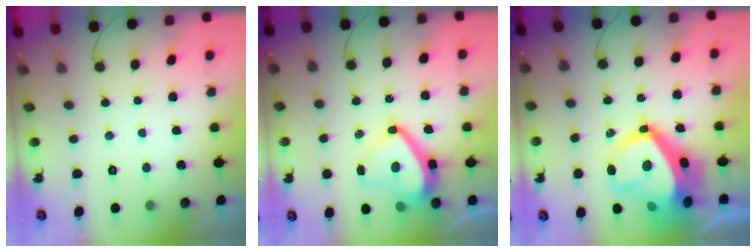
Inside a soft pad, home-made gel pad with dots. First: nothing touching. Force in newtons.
{"total": 12.2, "press": 12.0, "slide": 2.1}
{"total": 20.2, "press": 20.1, "slide": 2.2}